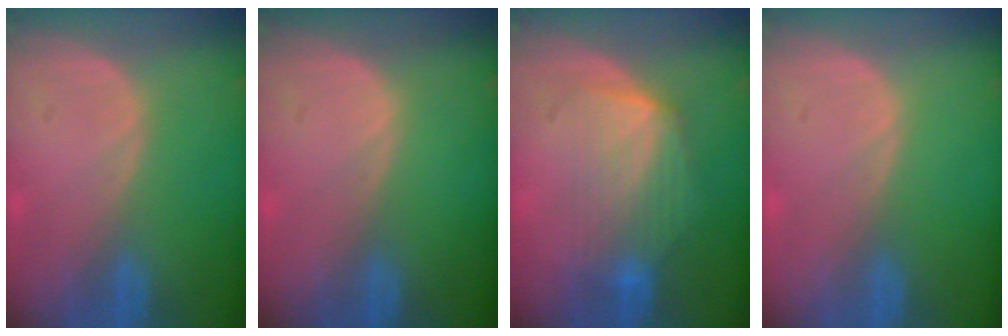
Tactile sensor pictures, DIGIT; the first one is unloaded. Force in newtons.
{"total": 0.0}
{"total": 7.0, "press": 7.0, "slide": 0.7}
{"total": 0.0}